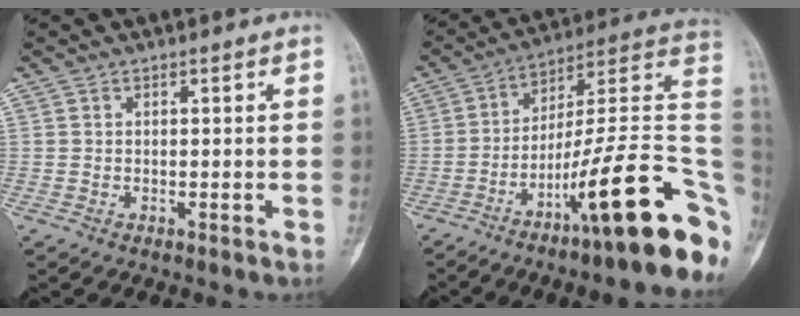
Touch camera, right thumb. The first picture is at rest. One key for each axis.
{"total": 25.6, "fx": -10.0, "fy": 4.9, "fz": 23.1, "tx": -0.261, "ty": 0.072, "tz": -0.149}